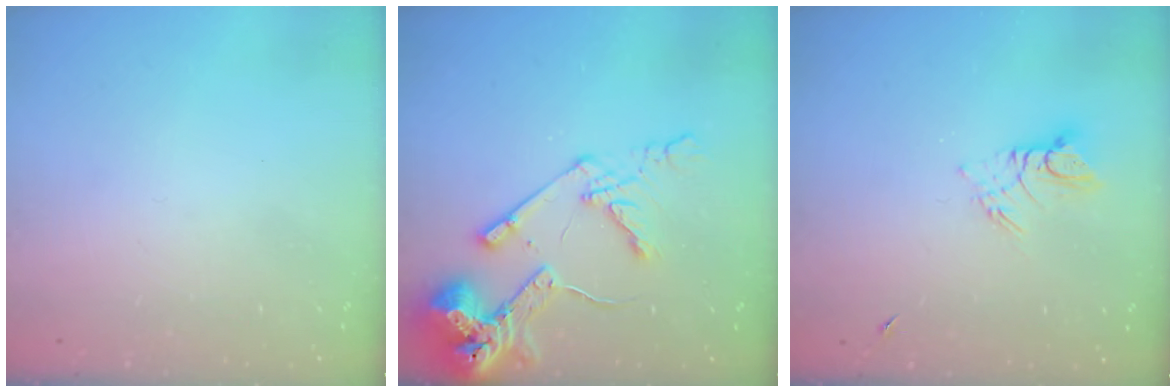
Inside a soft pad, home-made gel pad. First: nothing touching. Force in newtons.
{"total": 15.3, "press": 15.1, "slide": 2.1}
{"total": 6.2, "press": 6.2, "slide": 0.5}